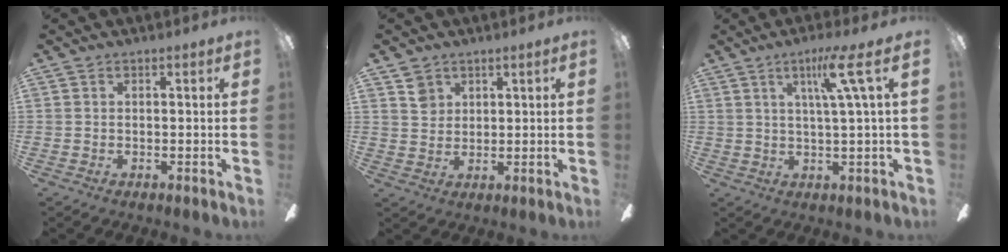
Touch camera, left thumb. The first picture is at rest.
{"total": 3.9, "force": [2.5, 2.9, 0.8], "torque": [0.000, -0.005, 0.044]}
{"total": 9.1, "force": [3.9, 0.3, 8.2], "torque": [-0.145, -0.003, 0.053]}